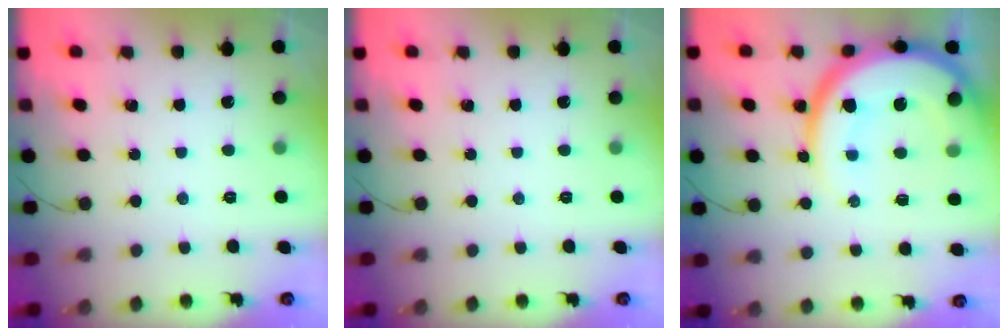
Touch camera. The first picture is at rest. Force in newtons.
{"total": 0.0}
{"total": 20.2, "press": 20.1, "slide": 1.8}